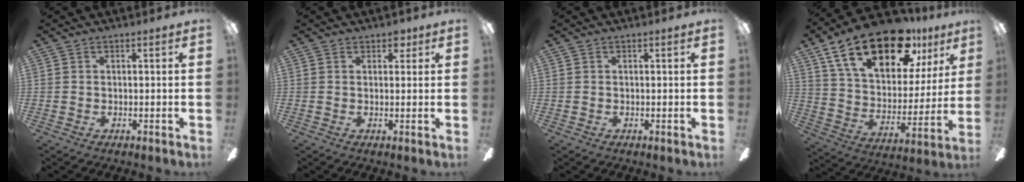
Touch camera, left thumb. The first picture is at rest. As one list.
[{"total": 2.4, "force": [1.4, 1.5, 1.2], "torque": [-0.007, -0.001, 0.022]}, {"total": 0.0}, {"total": 24.4, "force": [14.6, 11.6, 15.8], "torque": [-0.265, -0.075, 0.250]}]